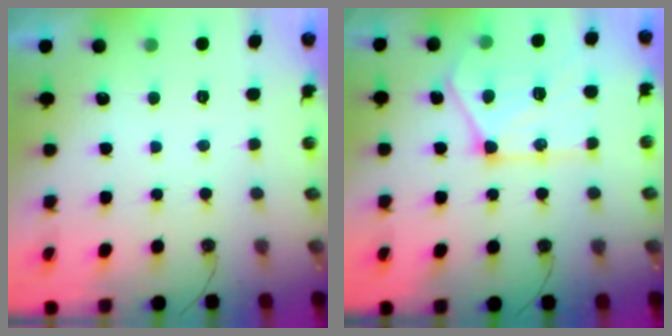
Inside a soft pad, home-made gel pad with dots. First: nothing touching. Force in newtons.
{"total": 18.1, "press": 18.0, "slide": 1.4}